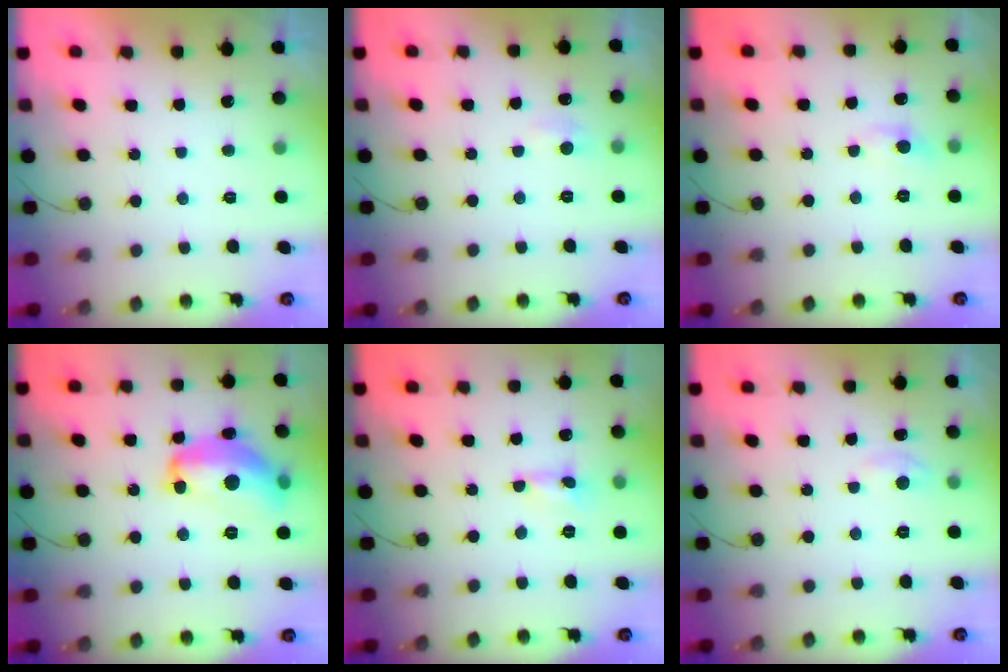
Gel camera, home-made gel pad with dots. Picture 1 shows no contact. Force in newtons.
{"total": 5.5, "press": 5.4, "slide": 0.9}
{"total": 4.9, "press": 4.9, "slide": 0.6}
{"total": 16.6, "press": 16.6, "slide": 0.6}
{"total": 0.0}
{"total": 3.0, "press": 3.0, "slide": 0.4}